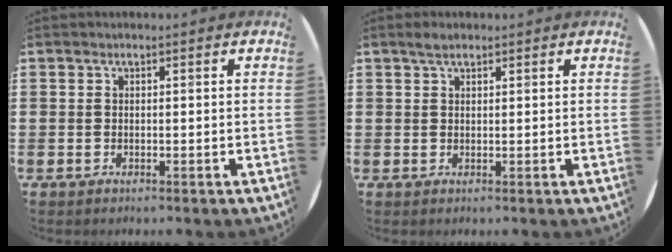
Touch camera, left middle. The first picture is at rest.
{"total": 1.5, "force": [1.2, 0.6, 0.7], "torque": [-0.015, 0.006, 0.021]}